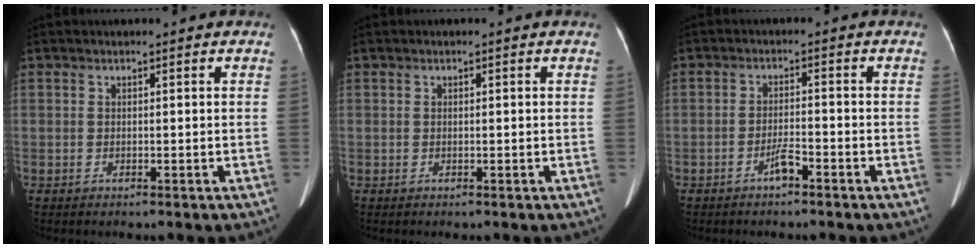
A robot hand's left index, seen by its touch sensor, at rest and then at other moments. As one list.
[{"total": 0.0}, {"total": 2.7, "force": [-2.4, 0.1, 1.2], "torque": [-0.024, -0.016, -0.039]}]